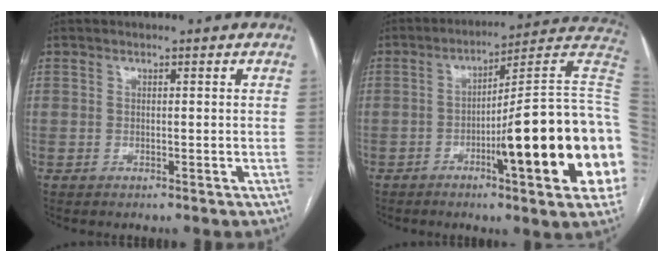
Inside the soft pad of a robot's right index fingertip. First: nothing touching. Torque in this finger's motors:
{"motor_torque": [2.14, 0.00, 1.05, 0.21]}